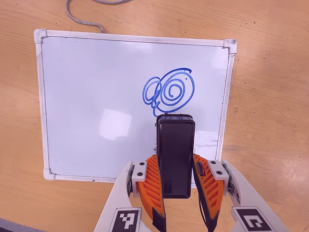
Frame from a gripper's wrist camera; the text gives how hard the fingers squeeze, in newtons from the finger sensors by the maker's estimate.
{"total": 5.0, "left": 3.4, "right": 6.7}